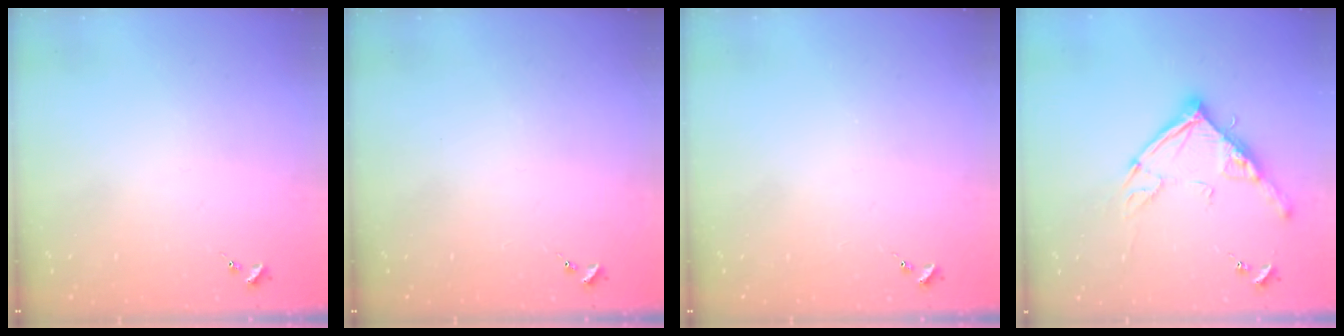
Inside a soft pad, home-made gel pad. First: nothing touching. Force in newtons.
{"total": 0.0}
{"total": 0.0}
{"total": 14.5, "press": 14.4, "slide": 1.4}